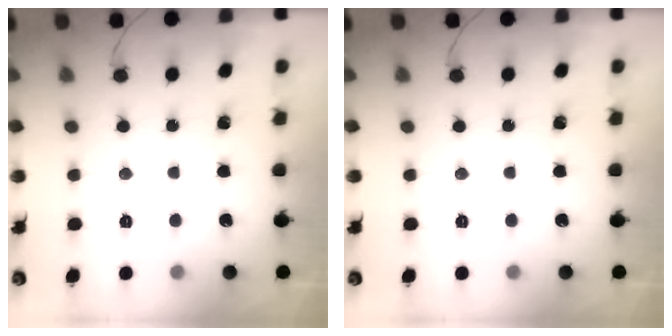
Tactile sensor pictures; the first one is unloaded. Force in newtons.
{"total": 0.0}